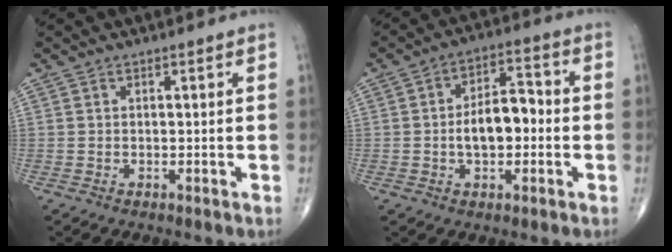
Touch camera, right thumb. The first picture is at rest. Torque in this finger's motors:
{"motor_torque": [1.22, 1.25, 1.05, -0.16, 0.07]}